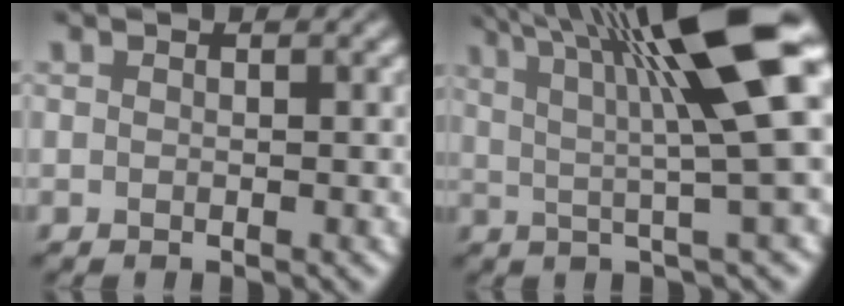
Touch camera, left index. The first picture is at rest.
{"total": 13.2, "force": [5.2, 2.3, 11.9], "torque": [-0.163, 0.013, 0.079]}